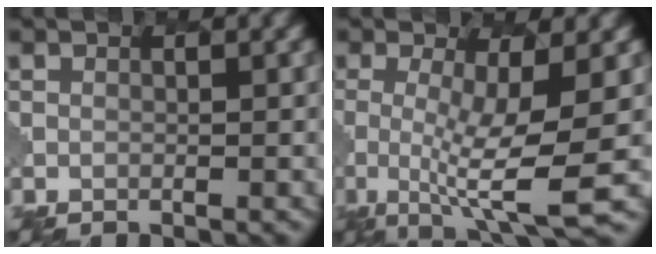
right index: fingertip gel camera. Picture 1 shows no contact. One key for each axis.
{"total": 6.9, "fx": -0.7, "fy": 1.4, "fz": 6.8, "tx": -0.119, "ty": -0.014, "tz": -0.015}